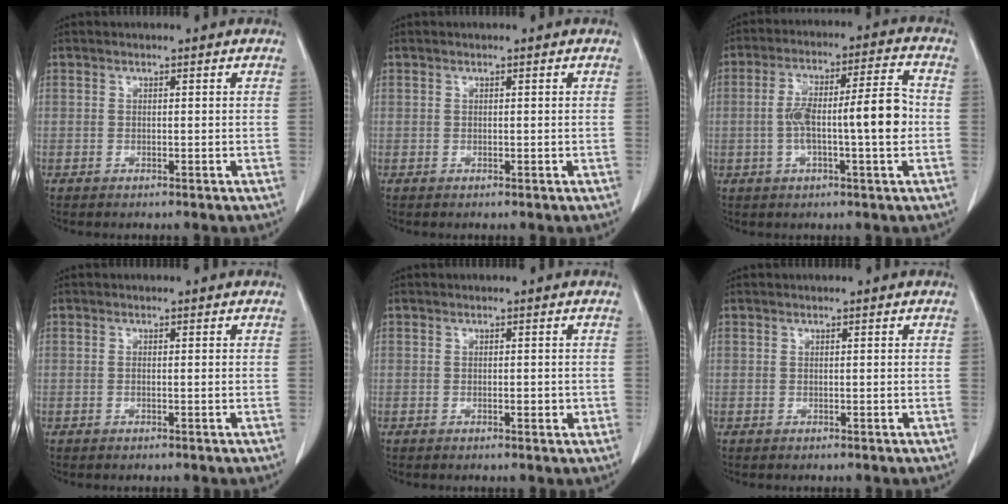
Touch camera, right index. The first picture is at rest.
{"total": 0.0}
{"total": 11.8, "force": [-1.2, 1.6, 11.6], "torque": [-0.198, 0.026, -0.021]}
{"total": 0.6, "force": [-0.1, 0.0, 0.6], "torque": [-0.011, -0.001, 0.000]}
{"total": 1.5, "force": [-0.3, 0.6, 1.3], "torque": [-0.018, 0.001, -0.004]}
{"total": 0.0}